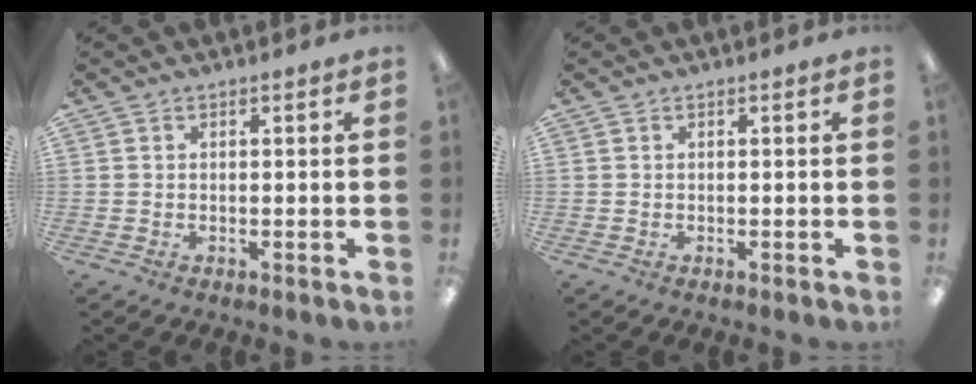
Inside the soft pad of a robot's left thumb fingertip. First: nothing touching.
{"total": 0.0}